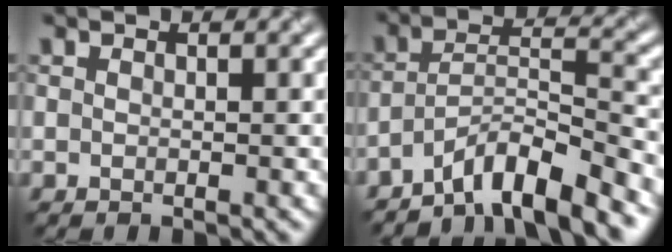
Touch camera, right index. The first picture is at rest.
{"total": 6.5, "force": [-5.2, 0.8, 3.8], "torque": [-0.057, 0.009, -0.093]}